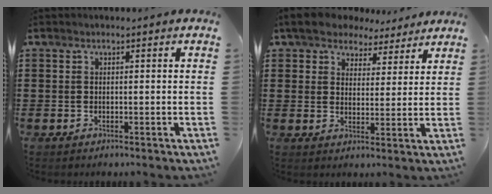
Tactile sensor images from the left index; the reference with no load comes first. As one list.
[{"total": 6.0, "force": [5.4, 2.4, 1.0], "torque": [-0.051, -0.015, 0.098]}]